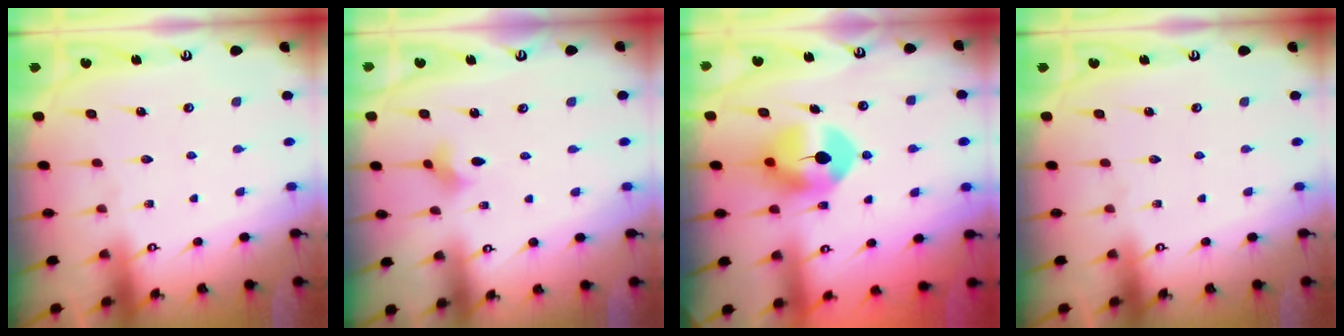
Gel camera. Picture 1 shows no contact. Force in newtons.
{"total": 2.3, "press": 2.2, "slide": 0.4}
{"total": 9.4, "press": 9.3, "slide": 1.3}
{"total": 0.0}